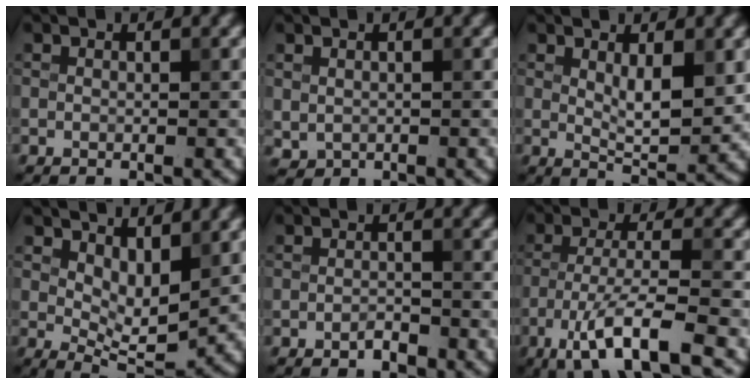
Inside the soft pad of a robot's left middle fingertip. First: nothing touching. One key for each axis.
{"total": 0.8, "fx": 0.2, "fy": 0.7, "fz": 0.3, "tx": -0.006, "ty": -0.005, "tz": 0.009}
{"total": 3.8, "fx": 1.2, "fy": 1.1, "fz": 3.4, "tx": -0.061, "ty": -0.008, "tz": 0.026}
{"total": 4.3, "fx": 1.8, "fy": 2.0, "fz": 3.4, "tx": -0.055, "ty": -0.012, "tz": 0.035}
{"total": 1.3, "fx": -0.9, "fy": 0.5, "fz": 0.8, "tx": -0.015, "ty": 0.002, "tz": -0.017}
{"total": 7.5, "fx": -4.4, "fy": 1.5, "fz": 5.9, "tx": -0.105, "ty": -0.002, "tz": -0.082}